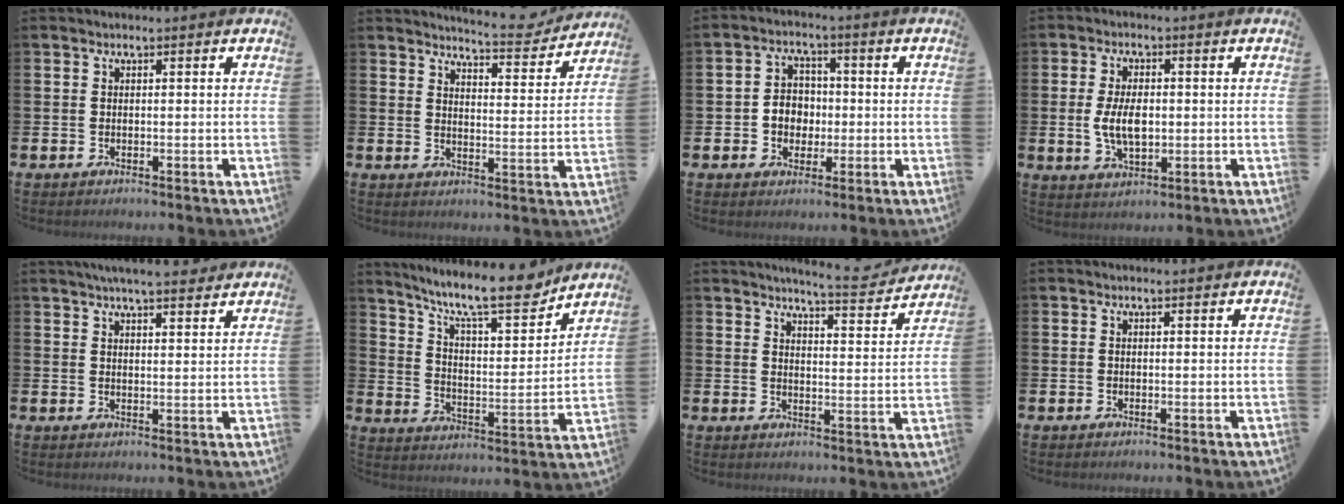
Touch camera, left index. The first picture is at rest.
{"total": 6.1, "force": [6.0, 0.5, 1.3], "torque": [-0.025, -0.042, 0.101]}
{"total": 4.4, "force": [-0.5, 3.7, 2.2], "torque": [-0.033, 0.004, -0.017]}
{"total": 5.7, "force": [0.1, 3.1, 4.8], "torque": [-0.089, 0.003, -0.003]}
{"total": 5.0, "force": [4.8, 0.2, 1.5], "torque": [-0.030, -0.018, 0.084]}
{"total": 12.5, "force": [10.6, 2.6, 6.1], "torque": [-0.126, -0.068, 0.178]}
{"total": 5.9, "force": [5.7, 0.2, 1.5], "torque": [-0.029, -0.039, 0.095]}
{"total": 0.0}